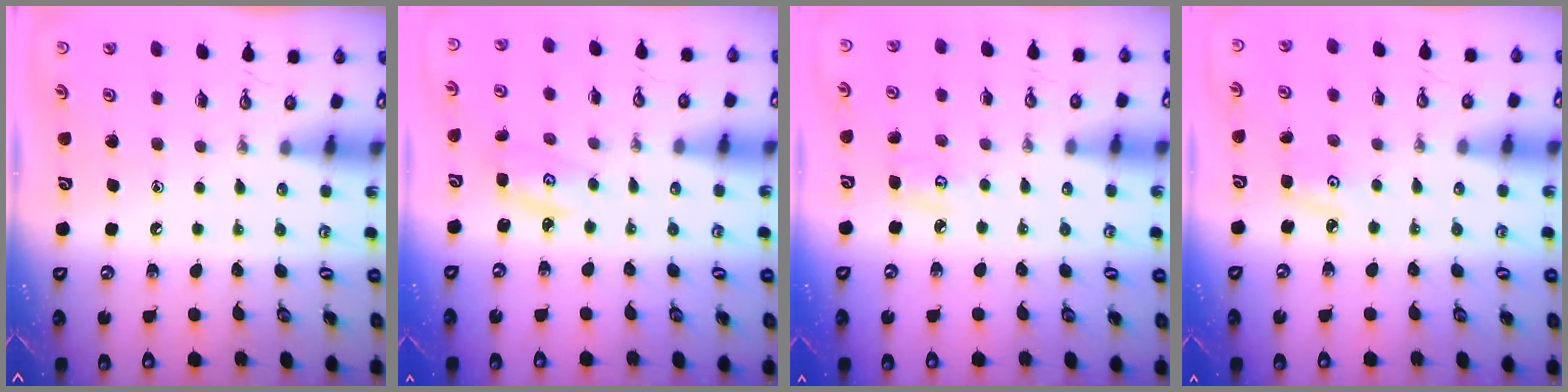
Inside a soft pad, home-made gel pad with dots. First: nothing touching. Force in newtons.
{"total": 2.7, "press": 2.7, "slide": 0.4}
{"total": 5.1, "press": 5.1, "slide": 0.3}
{"total": 3.0, "press": 2.9, "slide": 0.4}